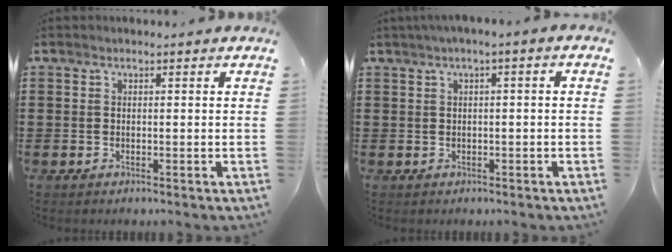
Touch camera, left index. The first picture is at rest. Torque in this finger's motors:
{"motor_torque": [1.21, -0.93, 0.78, 0.18]}